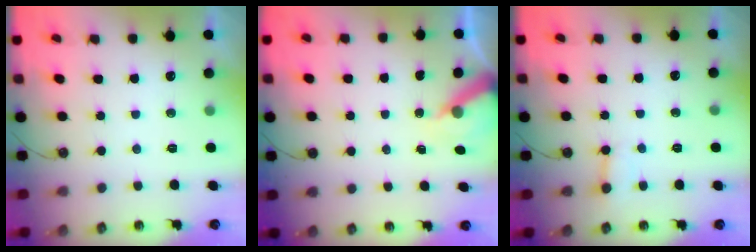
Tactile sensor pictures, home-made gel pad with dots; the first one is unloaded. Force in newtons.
{"total": 6.7, "press": 6.7, "slide": 0.5}
{"total": 2.6, "press": 2.6, "slide": 0.1}